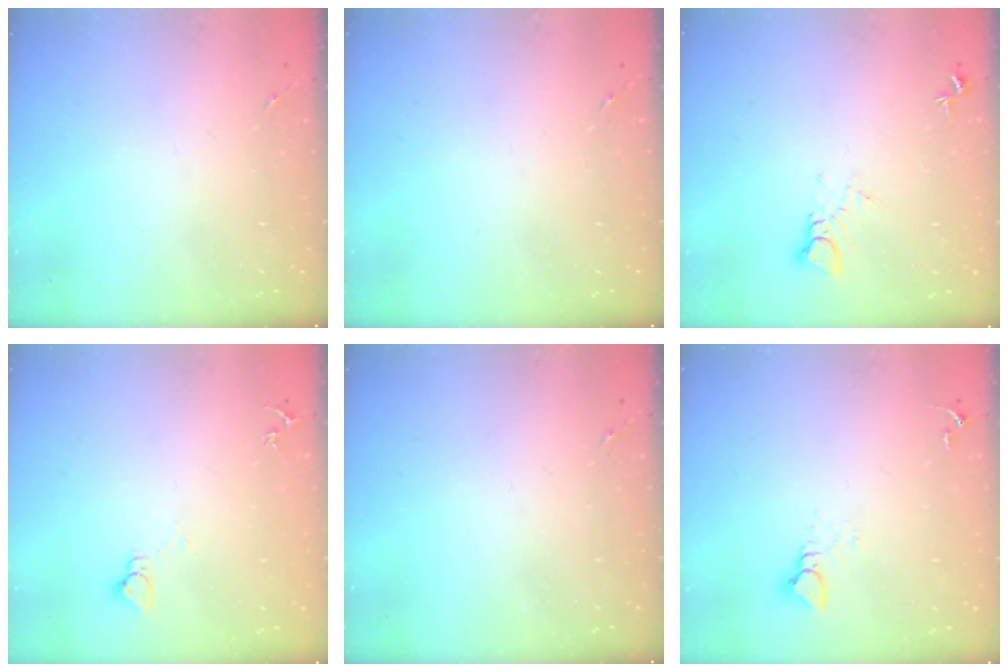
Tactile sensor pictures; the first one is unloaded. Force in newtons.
{"total": 0.0}
{"total": 3.7, "press": 3.7, "slide": 0.3}
{"total": 2.7, "press": 2.7, "slide": 0.2}
{"total": 0.0}
{"total": 3.5, "press": 3.5, "slide": 0.2}